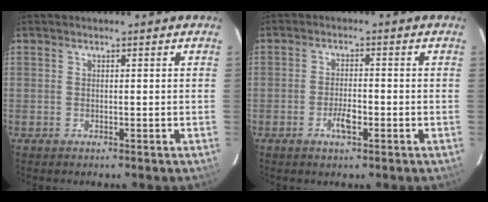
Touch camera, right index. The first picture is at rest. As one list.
[{"total": 3.2, "force": [-1.4, 0.8, 2.8], "torque": [-0.054, 0.001, -0.025]}]